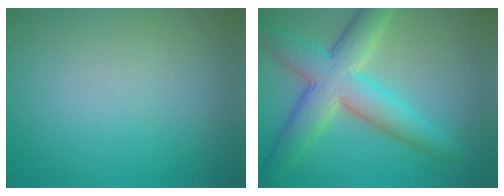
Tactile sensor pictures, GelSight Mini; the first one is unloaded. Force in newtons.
{"total": 7.6, "press": 7.6, "slide": 0.4}